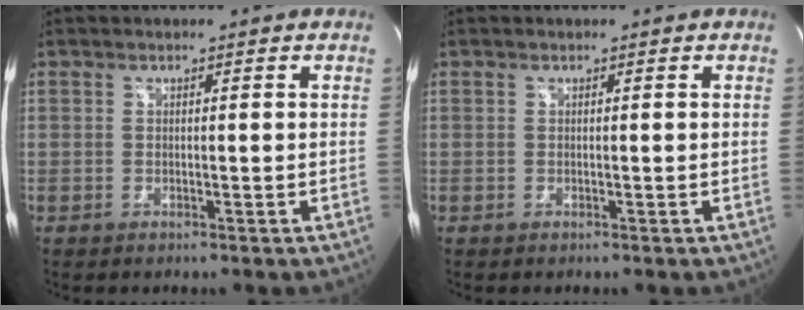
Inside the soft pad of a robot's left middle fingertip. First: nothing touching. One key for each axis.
{"total": 0.0}